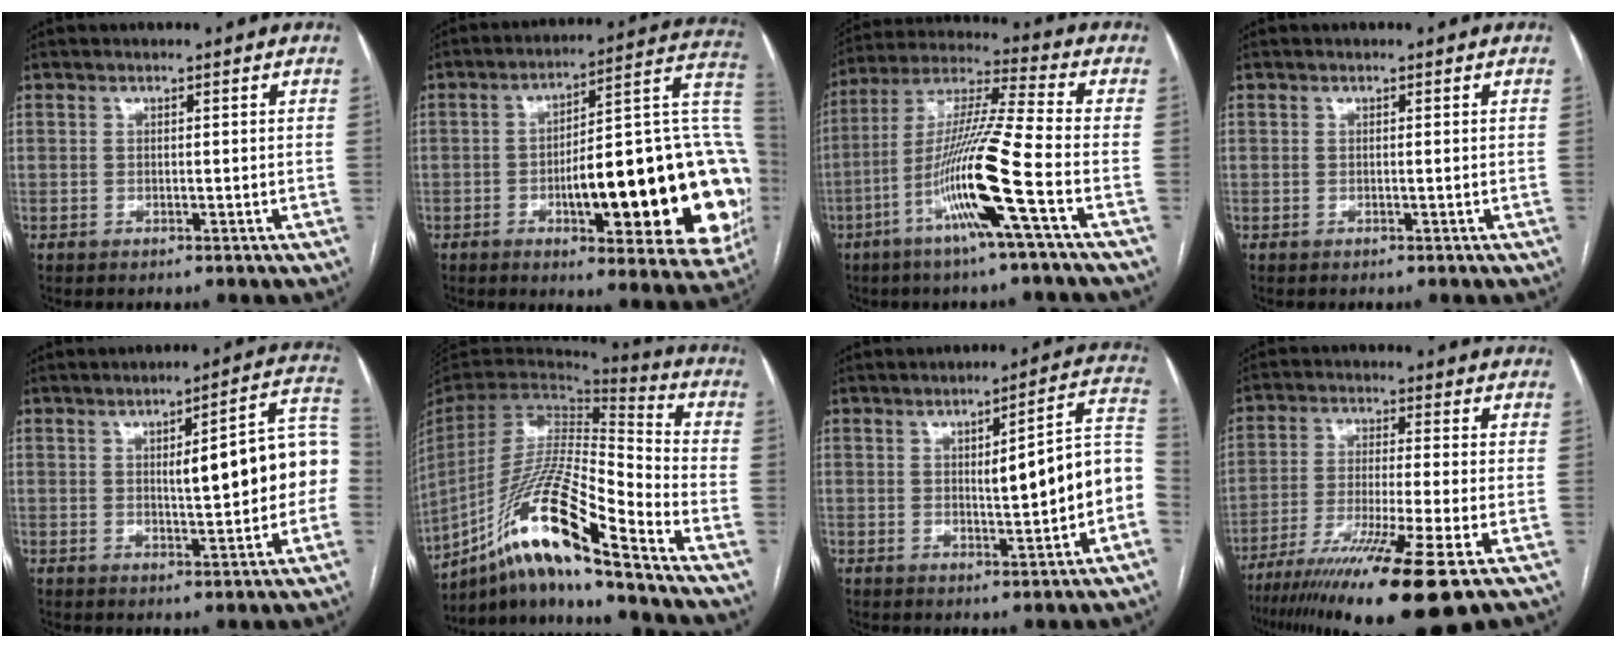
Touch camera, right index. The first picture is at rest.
{"total": 28.3, "force": [-4.7, 6.3, 27.2], "torque": [-0.275, 0.024, -0.054]}
{"total": 15.0, "force": [-5.7, -1.5, 13.8], "torque": [-0.274, -0.006, -0.111]}
{"total": 0.0}
{"total": 12.3, "force": [-0.1, 2.3, 12.0], "torque": [-0.147, 0.033, 0.000]}
{"total": 20.0, "force": [-13.6, 0.7, 14.6], "torque": [-0.307, -0.016, -0.254]}
{"total": 11.3, "force": [-1.2, 1.5, 11.1], "torque": [-0.133, 0.027, -0.013]}
{"total": 16.7, "force": [-10.6, -0.7, 12.9], "torque": [-0.209, -0.047, -0.179]}